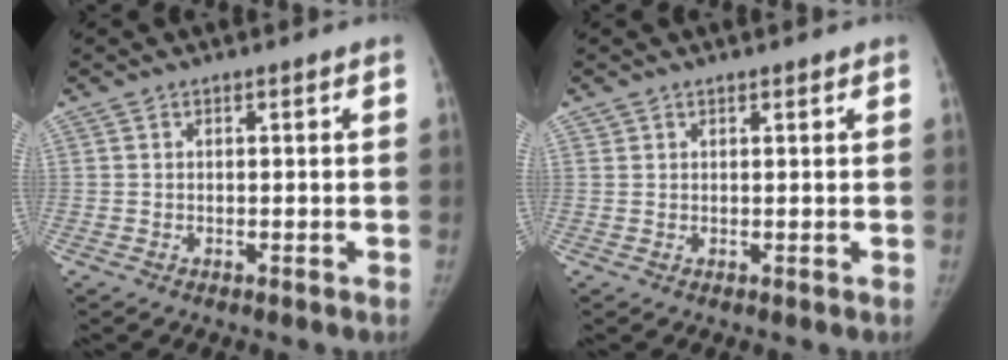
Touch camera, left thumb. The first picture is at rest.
{"total": 0.9, "force": [0.7, 0.6, 0.0], "torque": [0.011, -0.004, 0.007]}